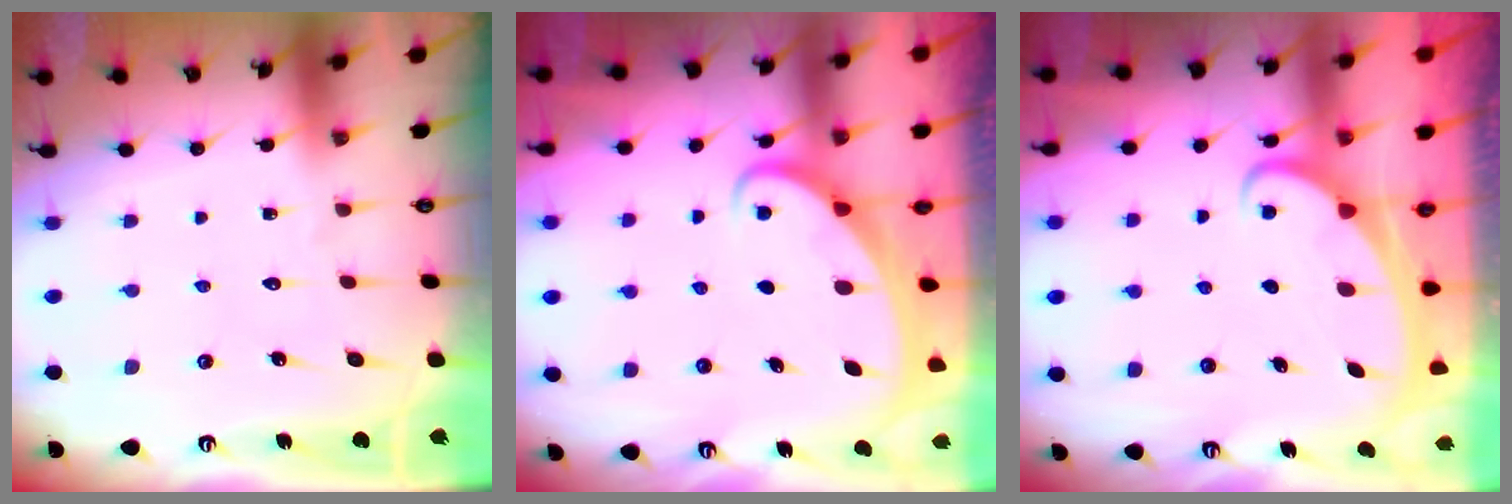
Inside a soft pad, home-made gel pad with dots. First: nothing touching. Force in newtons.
{"total": 1.9, "press": 1.9, "slide": 0.2}
{"total": 2.5, "press": 2.5, "slide": 0.3}